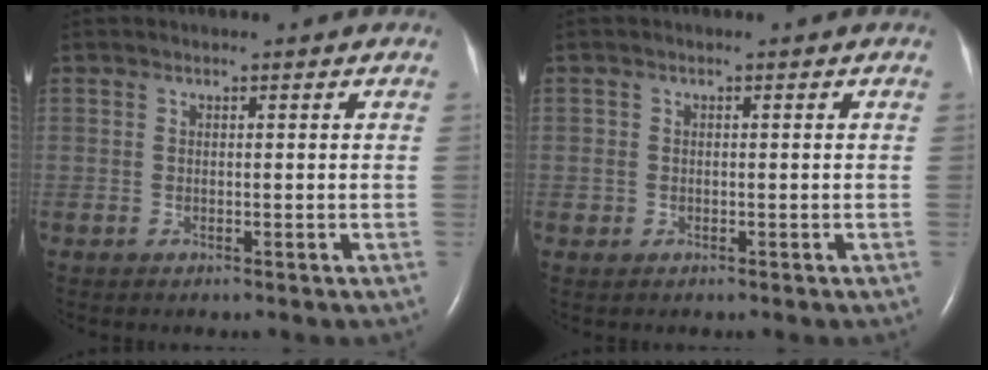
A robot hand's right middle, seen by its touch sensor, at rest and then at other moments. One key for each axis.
{"total": 0.8, "fx": -0.2, "fy": 0.8, "fz": 0.1, "tx": 0.002, "ty": 0.006, "tz": -0.004}